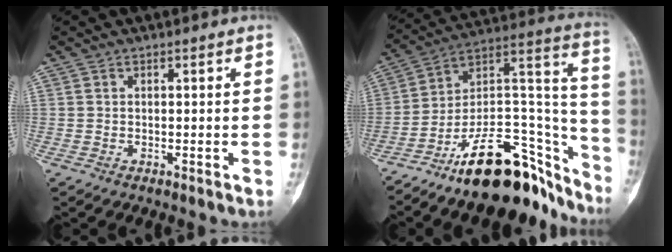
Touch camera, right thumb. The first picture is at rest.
{"total": 24.9, "force": [-18.3, 9.7, 13.8], "torque": [-0.136, 0.139, -0.301]}